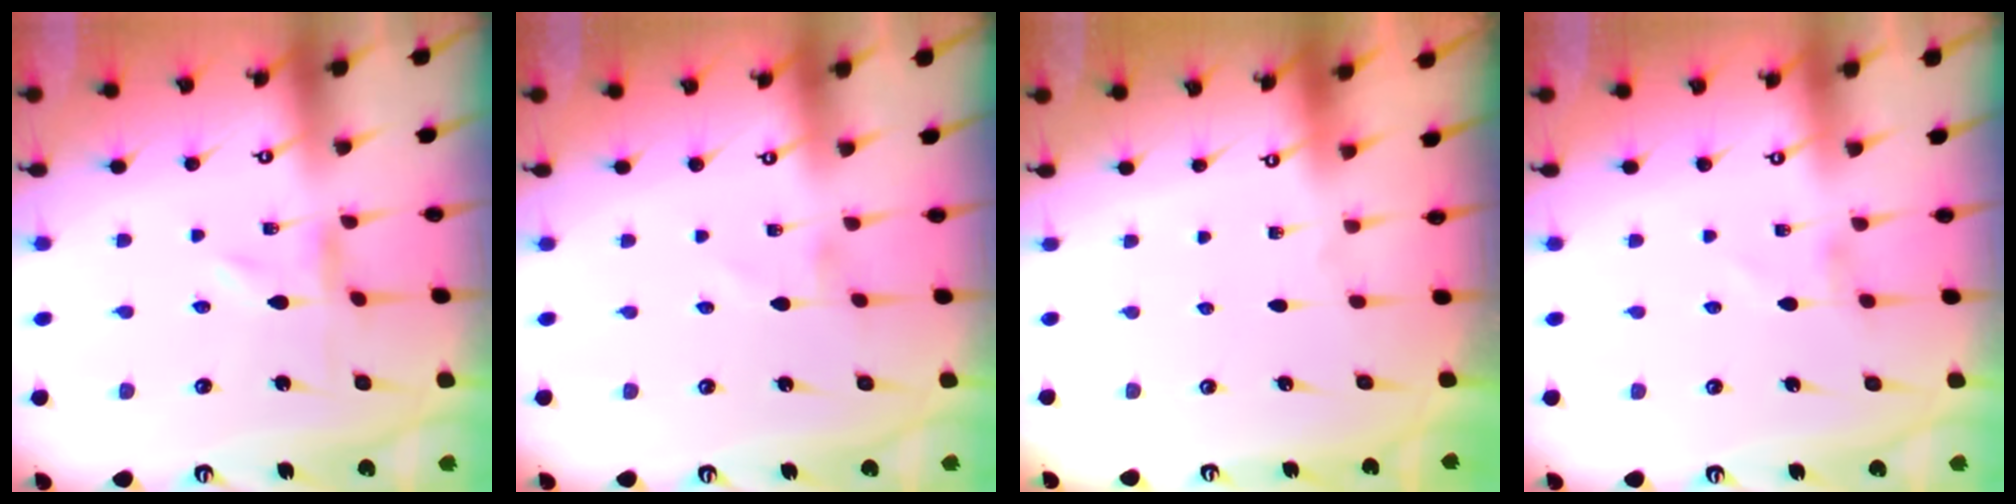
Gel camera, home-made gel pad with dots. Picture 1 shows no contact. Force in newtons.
{"total": 0.7, "press": 0.6, "slide": 0.1}
{"total": 0.0}
{"total": 0.9, "press": 0.9, "slide": 0.1}